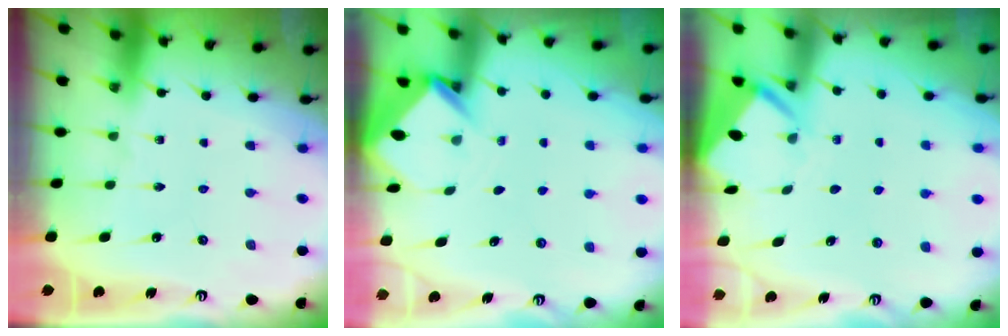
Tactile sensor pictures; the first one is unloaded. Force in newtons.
{"total": 3.0, "press": 3.0, "slide": 0.2}
{"total": 3.9, "press": 3.9, "slide": 0.3}